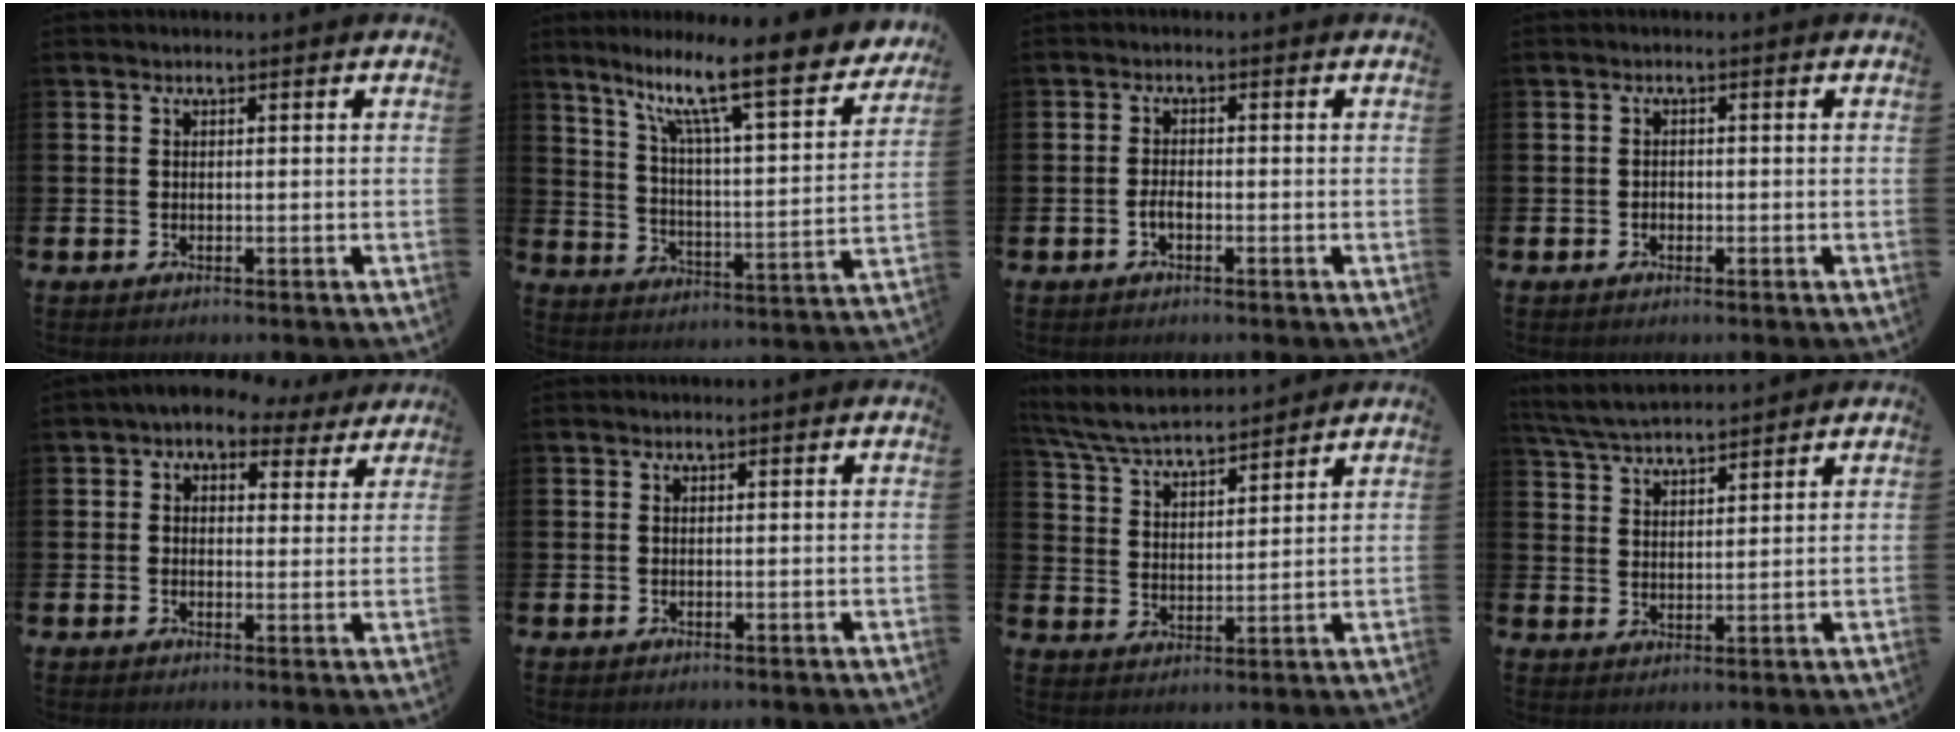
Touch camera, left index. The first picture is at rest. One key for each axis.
{"total": 13.2, "fx": 9.9, "fy": 2.4, "fz": 8.4, "tx": -0.169, "ty": -0.067, "tz": 0.158}
{"total": 1.5, "fx": -0.7, "fy": 0.7, "fz": 1.1, "tx": -0.020, "ty": 0.000, "tz": -0.016}
{"total": 0.9, "fx": -0.5, "fy": 0.7, "fz": 0.1, "tx": -0.008, "ty": 0.006, "tz": -0.010}
{"total": 4.4, "fx": 3.4, "fy": 2.6, "fz": 1.3, "tx": -0.032, "ty": -0.015, "tz": 0.054}
{"total": 0.0}
{"total": 6.1, "fx": 5.9, "fy": 0.8, "fz": 1.3, "tx": -0.053, "ty": -0.032, "tz": 0.103}
{"total": 4.9, "fx": 4.8, "fy": 0.5, "fz": 0.8, "tx": -0.036, "ty": -0.023, "tz": 0.087}